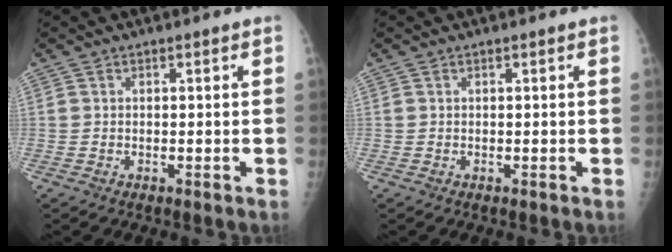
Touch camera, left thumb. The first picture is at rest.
{"total": 0.0}